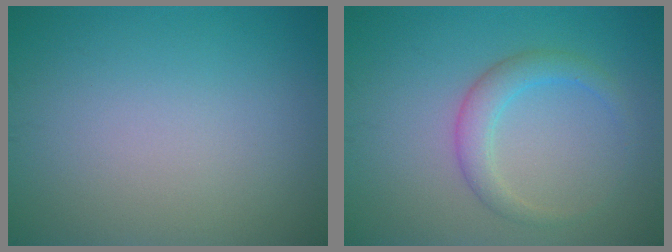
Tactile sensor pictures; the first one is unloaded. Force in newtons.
{"total": 2.7, "press": 2.7, "slide": 0.1}